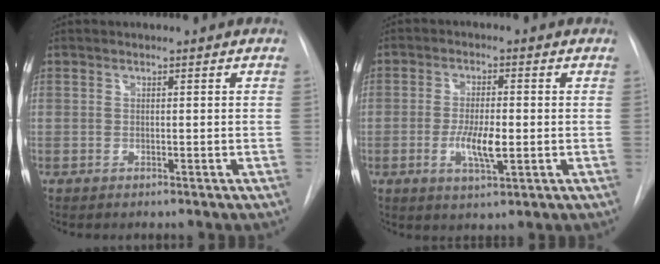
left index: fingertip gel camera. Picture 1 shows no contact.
{"total": 5.7, "force": [-1.0, 1.5, 5.4], "torque": [-0.103, -0.007, -0.017]}